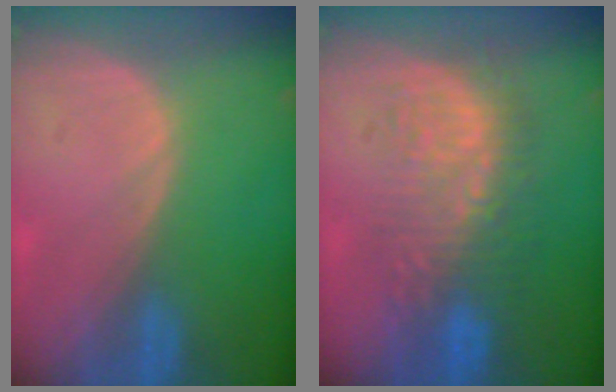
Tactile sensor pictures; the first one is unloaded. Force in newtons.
{"total": 8.7, "press": 8.6, "slide": 1.4}